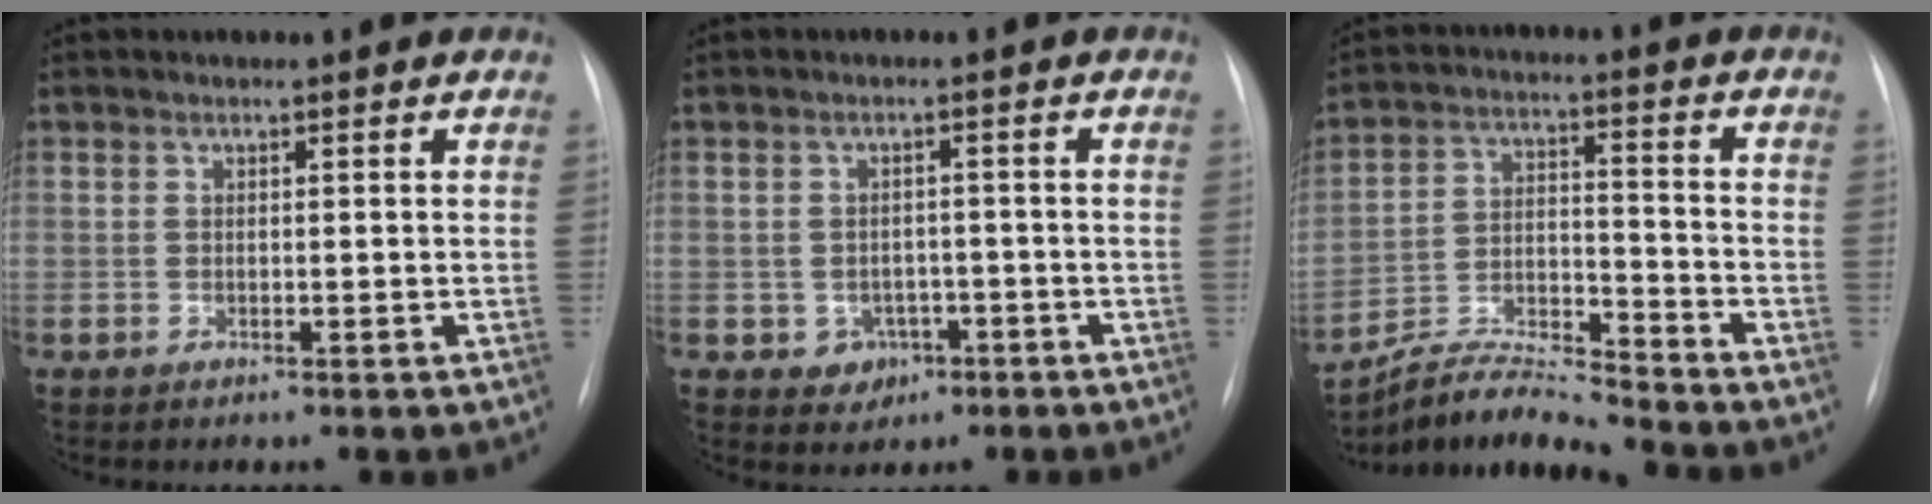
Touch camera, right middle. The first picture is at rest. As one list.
[{"total": 3.6, "force": [-1.5, 3.2, 1.1], "torque": [-0.007, 0.010, -0.011]}, {"total": 9.3, "force": [-9.2, -1.0, 1.4], "torque": [-0.033, 0.017, -0.169]}]